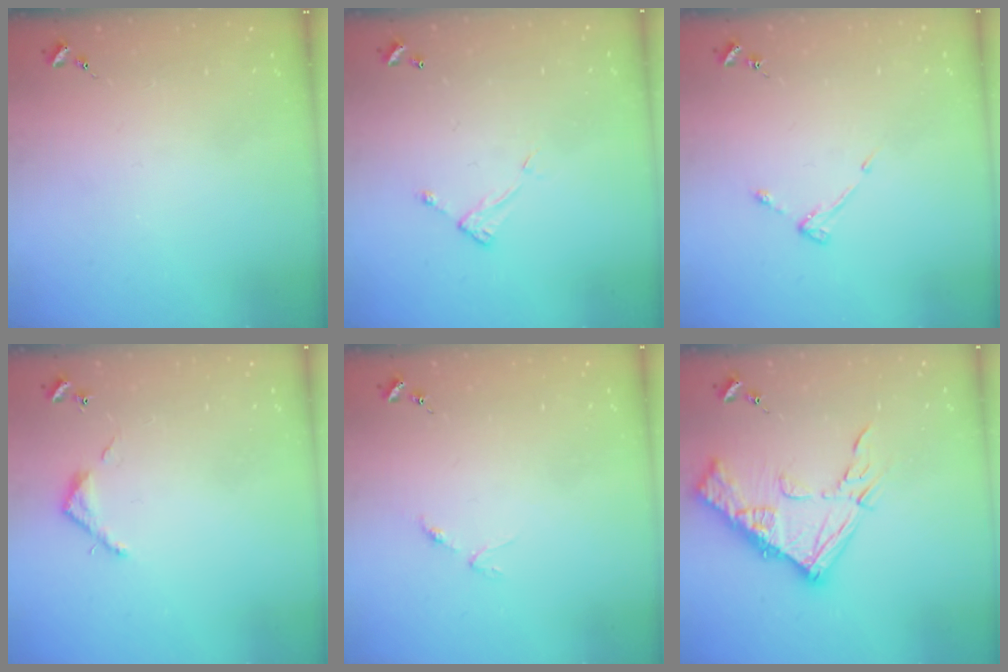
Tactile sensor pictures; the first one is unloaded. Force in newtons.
{"total": 5.0, "press": 5.0, "slide": 0.4}
{"total": 3.2, "press": 3.1, "slide": 0.5}
{"total": 3.6, "press": 3.6, "slide": 0.2}
{"total": 3.1, "press": 3.0, "slide": 0.4}
{"total": 16.7, "press": 16.6, "slide": 1.8}